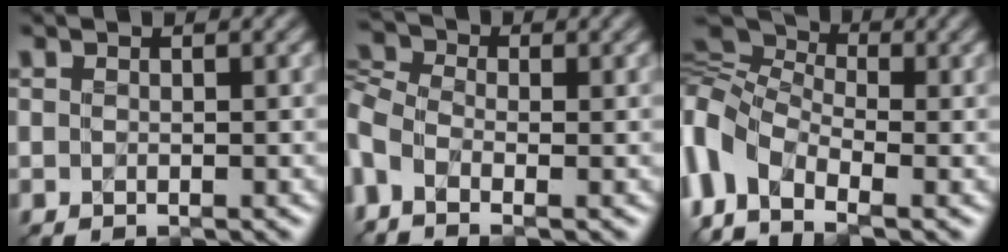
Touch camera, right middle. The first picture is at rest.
{"total": 4.0, "force": [-1.6, 2.3, 2.9], "torque": [-0.120, -0.005, -0.033]}
{"total": 7.3, "force": [-1.6, 5.2, 5.0], "torque": [-0.151, 0.015, -0.036]}